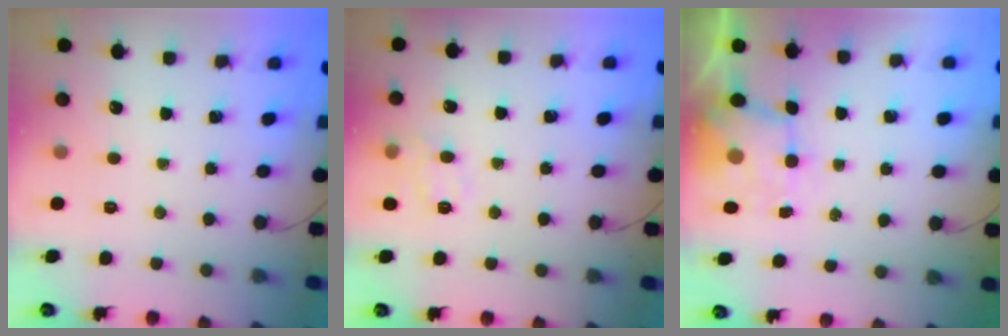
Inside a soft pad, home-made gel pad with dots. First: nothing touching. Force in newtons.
{"total": 9.2, "press": 9.1, "slide": 1.2}
{"total": 3.1, "press": 3.0, "slide": 0.7}